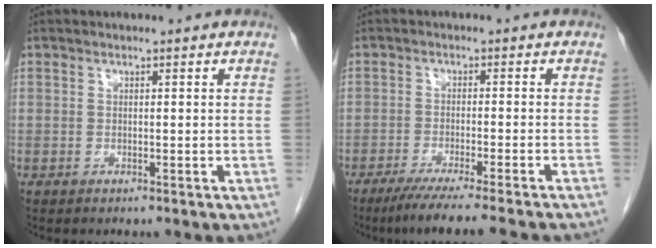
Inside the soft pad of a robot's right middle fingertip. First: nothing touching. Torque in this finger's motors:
{"motor_torque": [1.17, -0.97, 0.07, 0.06]}